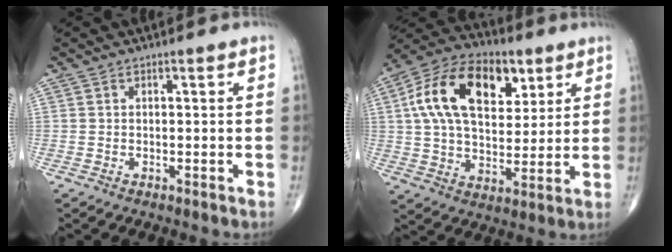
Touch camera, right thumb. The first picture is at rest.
{"total": 20.1, "force": [6.6, 12.1, 14.6], "torque": [-0.230, -0.002, 0.106]}